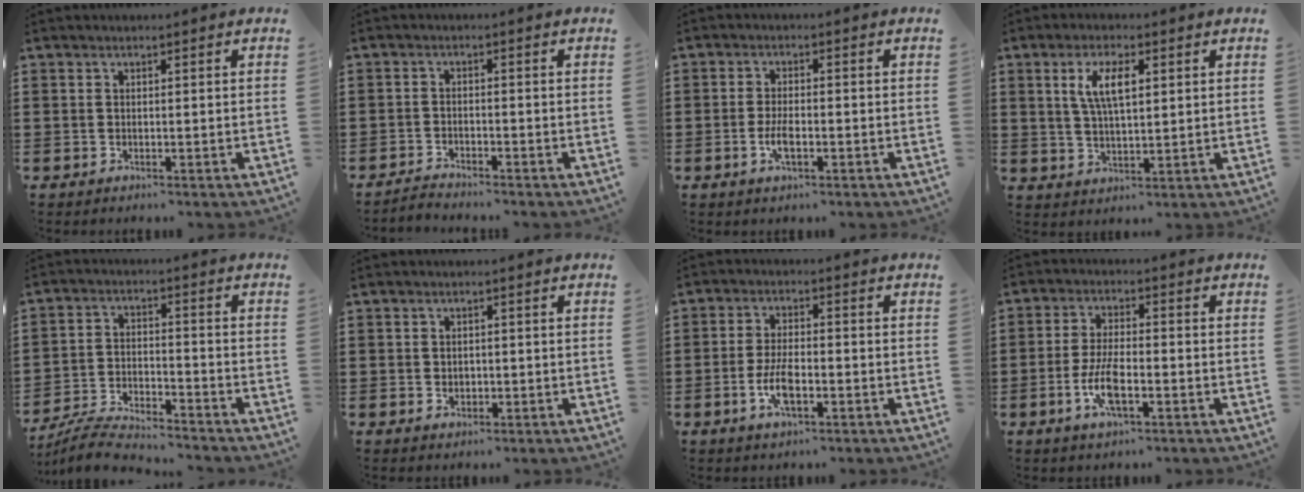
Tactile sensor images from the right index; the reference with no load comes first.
{"total": 1.8, "force": [-1.8, 0.0, -0.1], "torque": [-0.006, 0.003, -0.039]}
{"total": 3.3, "force": [-1.2, 1.1, 2.9], "torque": [-0.065, -0.004, -0.024]}
{"total": 5.9, "force": [1.7, 2.1, 5.2], "torque": [-0.110, 0.009, 0.028]}
{"total": 6.2, "force": [-6.0, 0.6, 1.6], "torque": [-0.042, 0.004, -0.118]}
{"total": 1.1, "force": [0.1, 0.9, 0.6], "torque": [-0.015, 0.004, 0.001]}
{"total": 5.4, "force": [-1.9, 2.1, 4.6], "torque": [-0.105, -0.002, -0.041]}
{"total": 6.3, "force": [-2.2, 2.0, 5.6], "torque": [-0.127, -0.008, -0.046]}